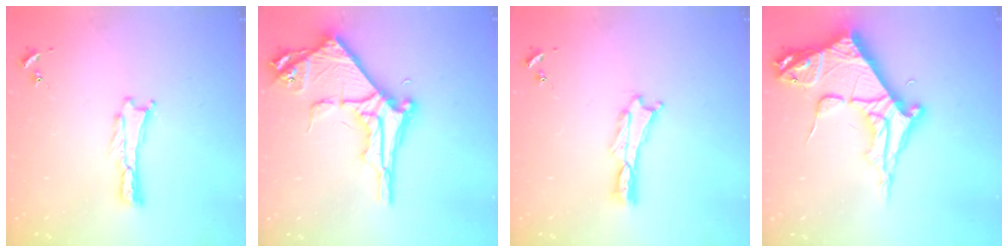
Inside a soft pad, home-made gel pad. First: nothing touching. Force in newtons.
{"total": 8.7, "press": 8.7, "slide": 1.0}
{"total": 0.8, "press": 0.7, "slide": 0.2}
{"total": 10.6, "press": 10.5, "slide": 1.3}